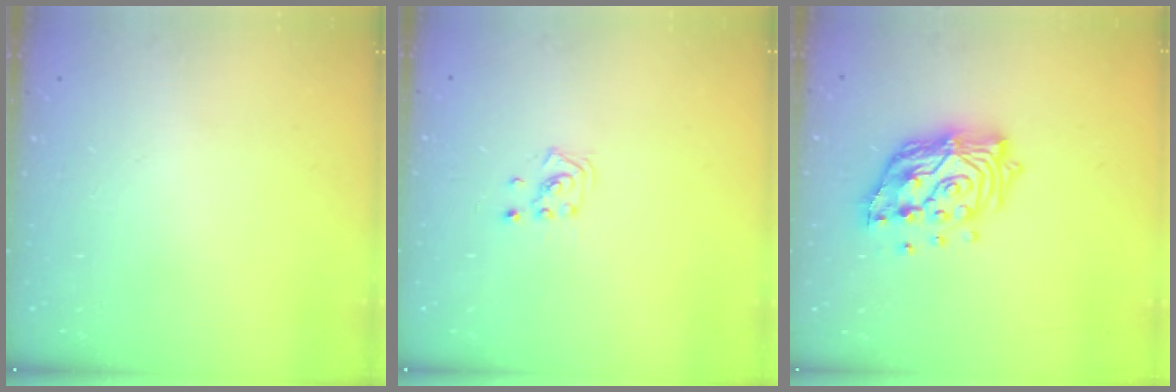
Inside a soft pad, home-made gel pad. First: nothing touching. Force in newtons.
{"total": 1.4, "press": 1.4, "slide": 0.1}
{"total": 17.0, "press": 16.9, "slide": 1.5}